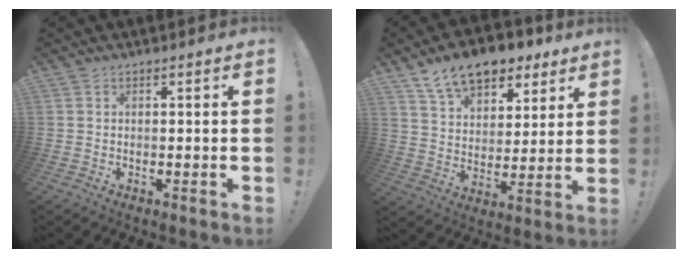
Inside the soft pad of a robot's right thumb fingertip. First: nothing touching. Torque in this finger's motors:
{"motor_torque": [0.10, 0.48, 0.24, 0.11, 0.05]}